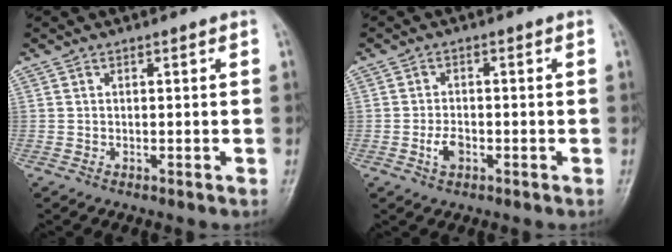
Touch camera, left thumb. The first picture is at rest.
{"total": 3.2, "force": [-1.2, 1.9, 2.2], "torque": [-0.041, 0.007, -0.022]}